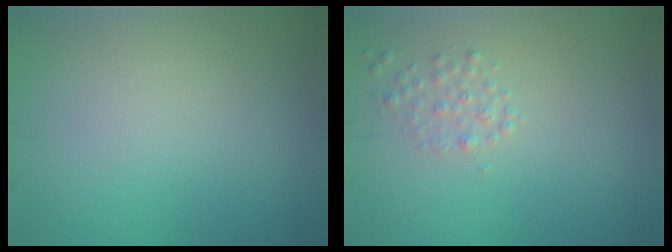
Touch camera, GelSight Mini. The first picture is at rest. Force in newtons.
{"total": 1.1, "press": 1.1, "slide": 0.0}